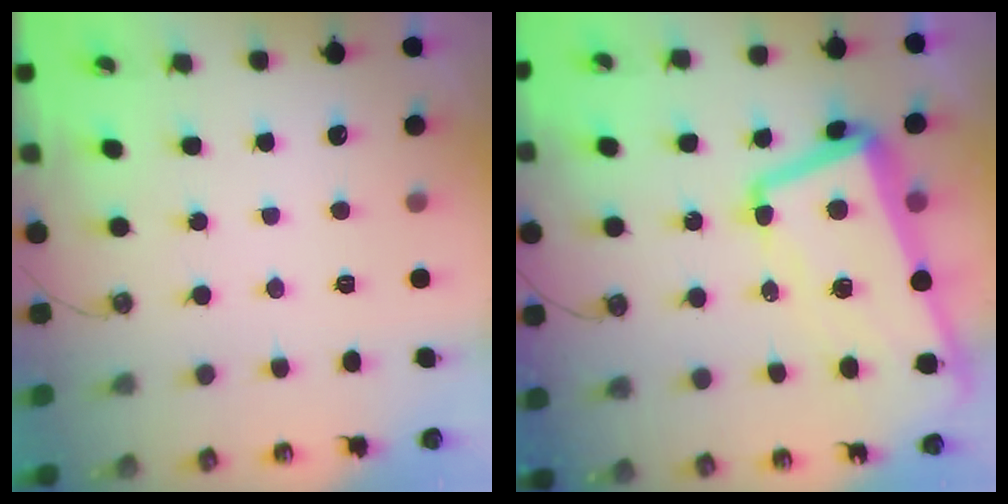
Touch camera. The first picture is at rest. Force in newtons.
{"total": 11.7, "press": 11.3, "slide": 2.9}